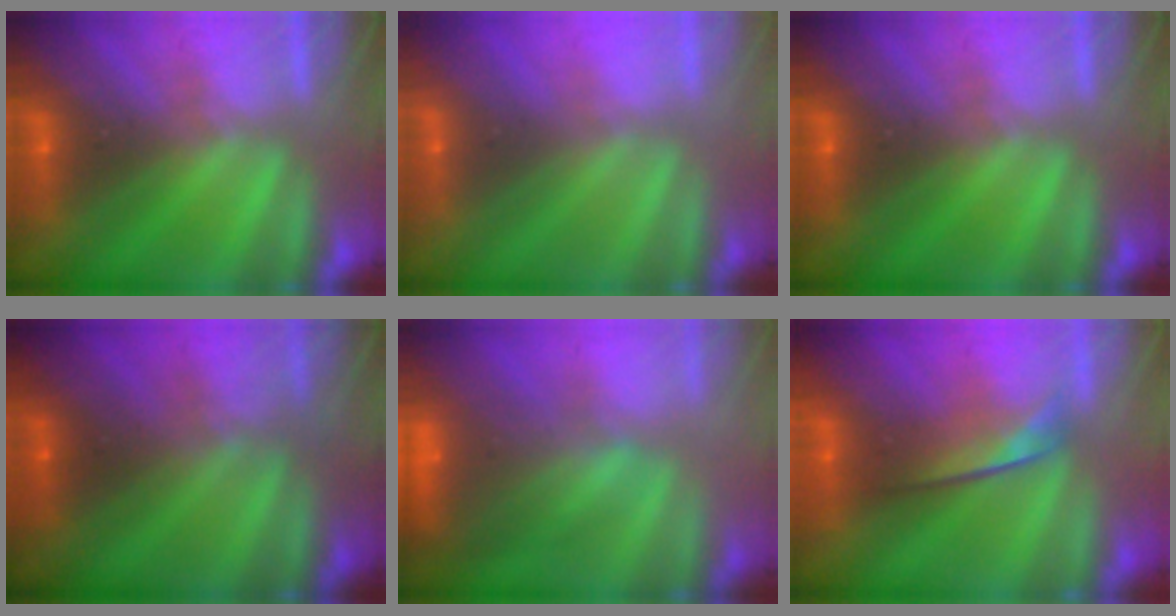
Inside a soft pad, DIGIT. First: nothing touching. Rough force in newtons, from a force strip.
{"total": 2.8}
{"total": 0.0}
{"total": 1.8}
{"total": 6.3}
{"total": 2.0}